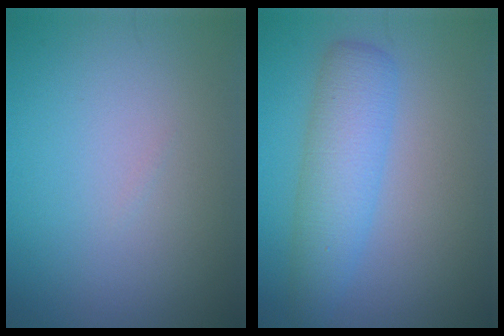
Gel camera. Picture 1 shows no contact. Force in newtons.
{"total": 4.5, "press": 4.5, "slide": 0.1}